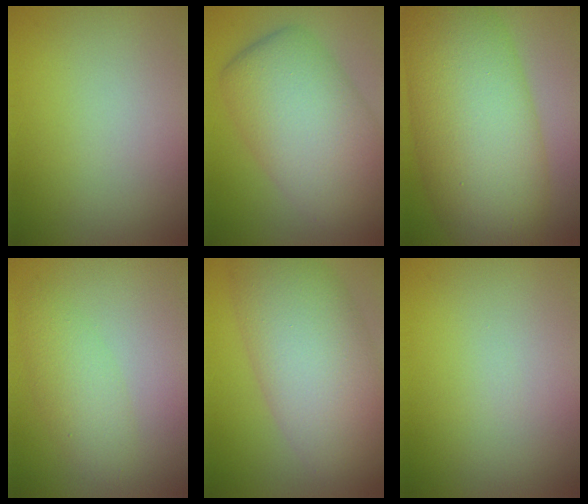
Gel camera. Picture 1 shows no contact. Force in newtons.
{"total": 10.7, "press": 10.7, "slide": 0.4}
{"total": 13.4, "press": 13.4, "slide": 0.3}
{"total": 3.0, "press": 3.0, "slide": 0.0}
{"total": 11.6, "press": 11.6, "slide": 0.5}
{"total": 0.0}